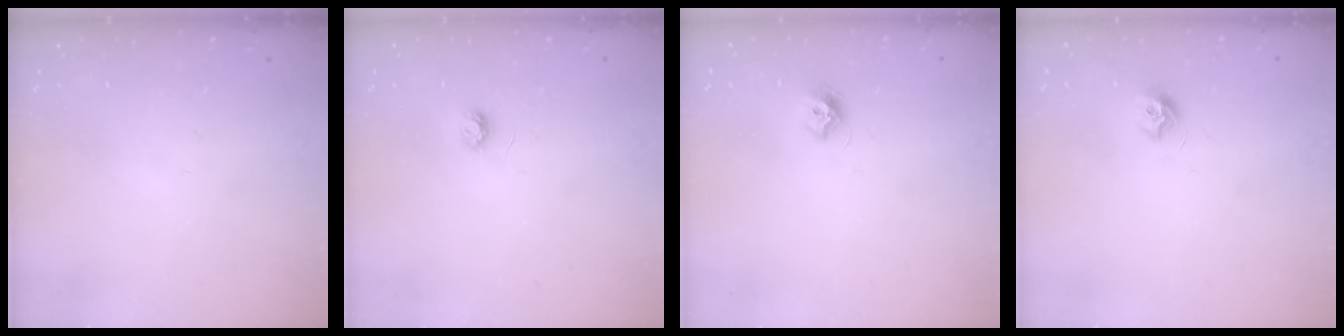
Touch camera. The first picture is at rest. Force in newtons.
{"total": 3.4, "press": 3.4, "slide": 0.4}
{"total": 7.3, "press": 7.3, "slide": 0.6}
{"total": 6.7, "press": 6.6, "slide": 0.6}